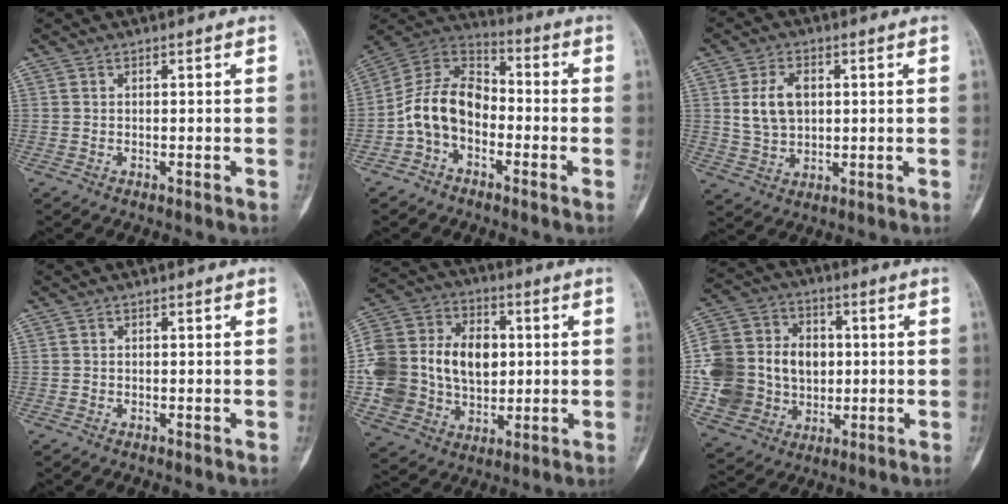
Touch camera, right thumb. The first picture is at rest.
{"total": 12.4, "force": [-3.4, 8.6, 8.2], "torque": [-0.138, 0.054, -0.076]}
{"total": 7.7, "force": [1.5, 5.3, 5.5], "torque": [-0.090, -0.002, 0.034]}
{"total": 0.0}
{"total": 23.3, "force": [0.7, 17.4, 15.4], "torque": [-0.299, 0.026, 0.027]}
{"total": 19.9, "force": [-0.7, 16.8, 10.7], "torque": [-0.184, 0.027, 0.001]}